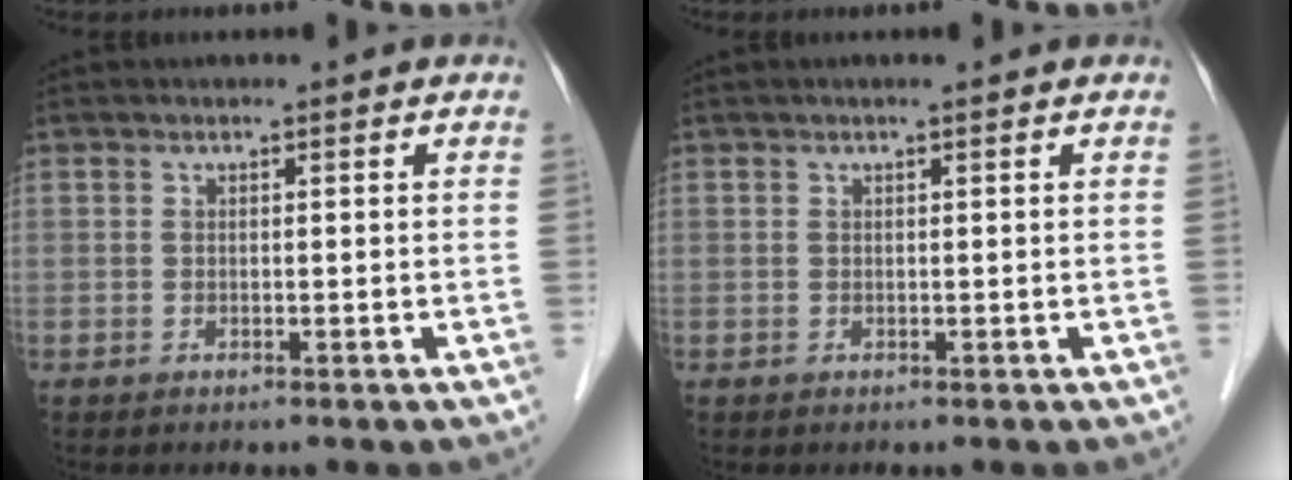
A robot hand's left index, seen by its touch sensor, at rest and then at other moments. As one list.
[{"total": 1.5, "force": [1.2, 0.0, 0.9], "torque": [-0.011, 0.014, 0.019]}]